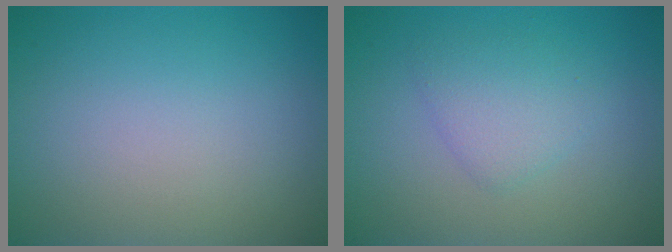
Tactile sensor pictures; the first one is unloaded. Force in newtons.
{"total": 2.4, "press": 2.4, "slide": 0.1}